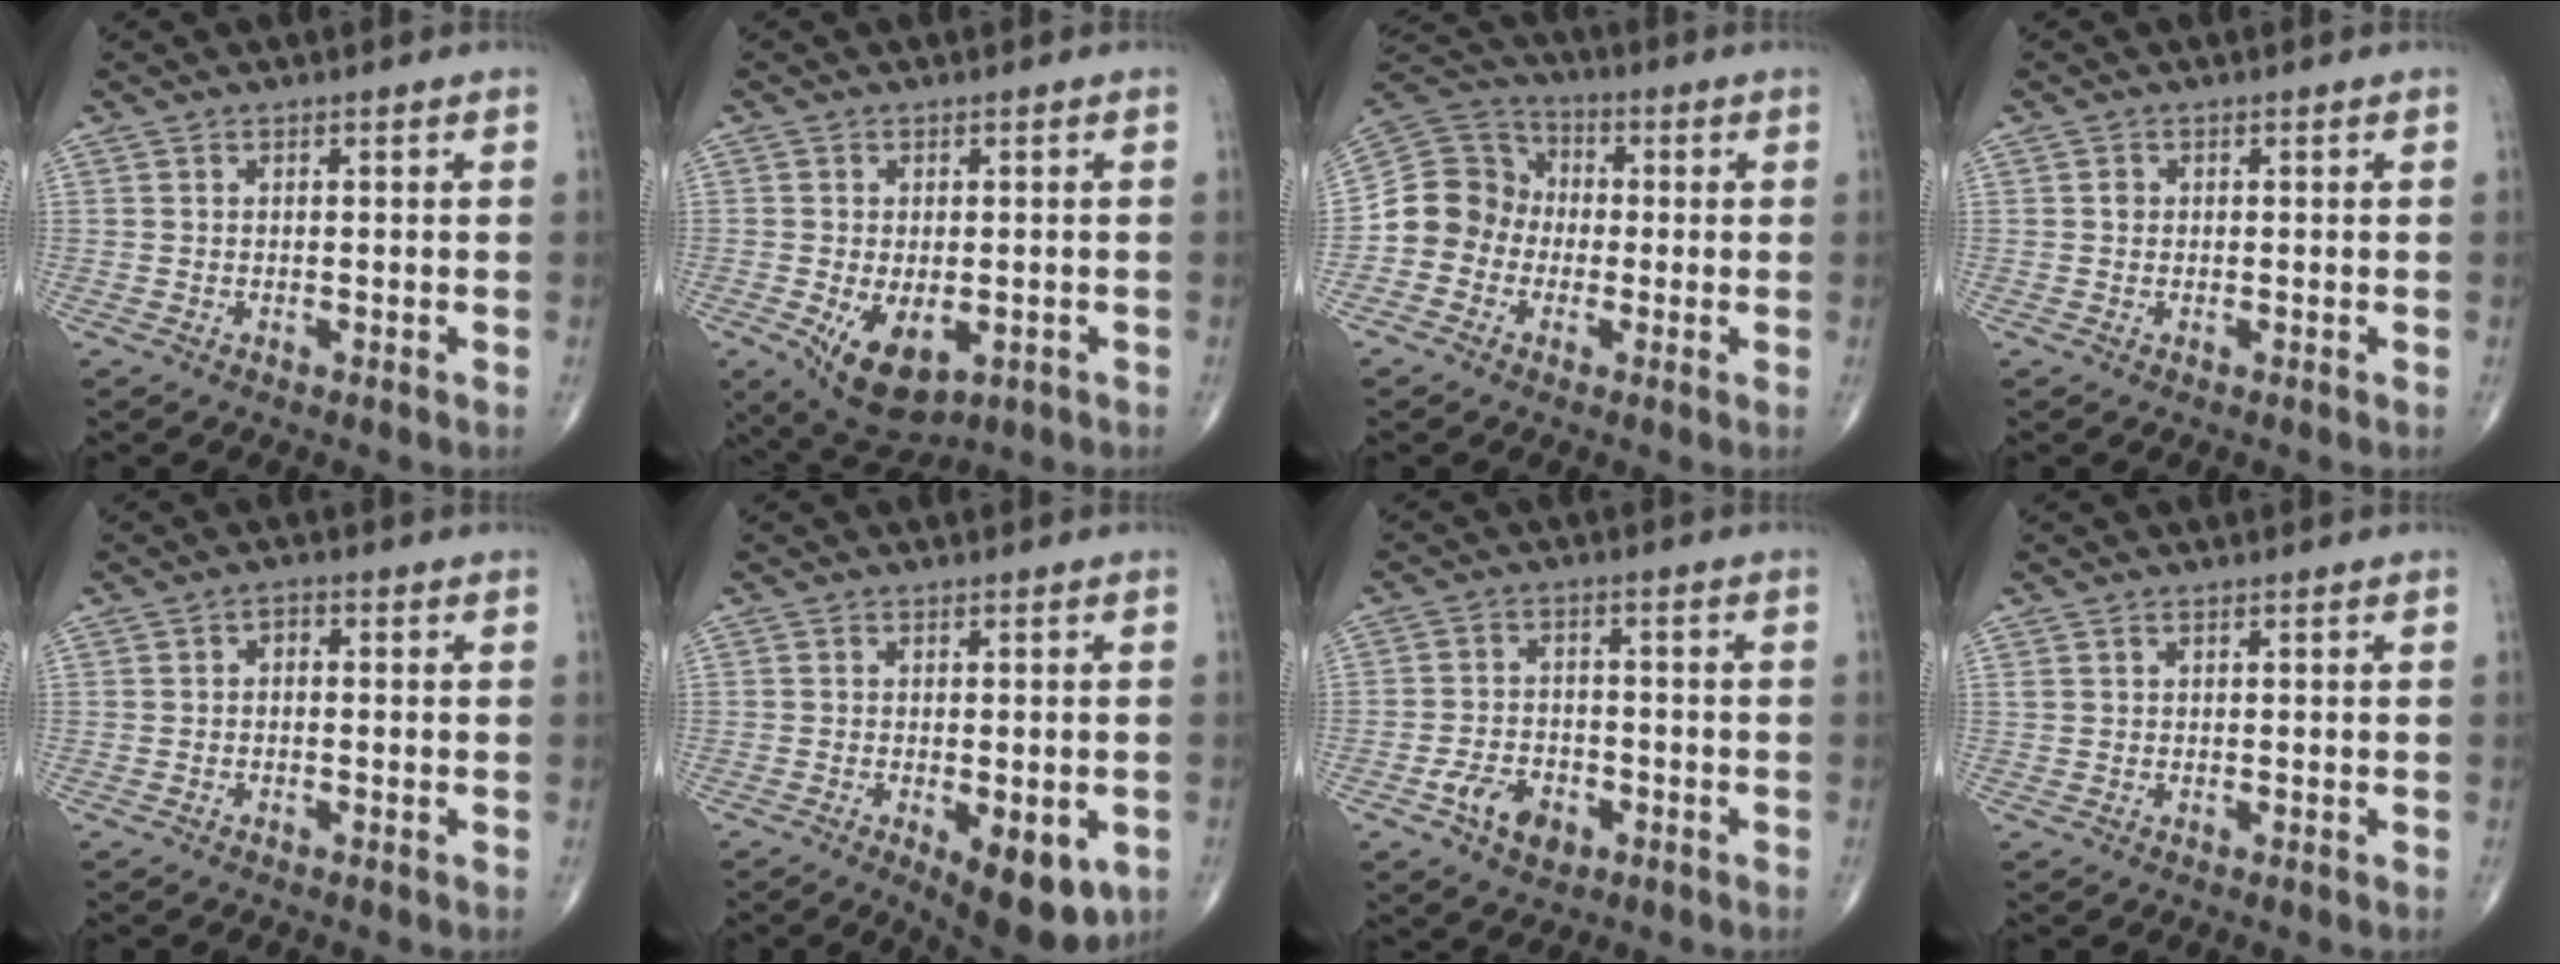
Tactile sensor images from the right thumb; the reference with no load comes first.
{"total": 9.2, "force": [-2.8, 5.2, 7.1], "torque": [-0.106, -0.011, -0.031]}
{"total": 10.3, "force": [-2.0, 9.5, 3.4], "torque": [-0.039, 0.044, -0.049]}
{"total": 0.9, "force": [0.1, 0.8, 0.3], "torque": [-0.001, 0.002, 0.000]}
{"total": 1.7, "force": [0.0, 1.1, 1.2], "torque": [-0.012, 0.009, -0.006]}
{"total": 10.0, "force": [-3.8, 4.3, 8.3], "torque": [-0.096, -0.011, -0.046]}
{"total": 7.0, "force": [-3.3, 4.6, 4.2], "torque": [-0.059, 0.017, -0.057]}
{"total": 0.8, "force": [0.5, 0.4, 0.4], "torque": [-0.009, 0.007, 0.011]}